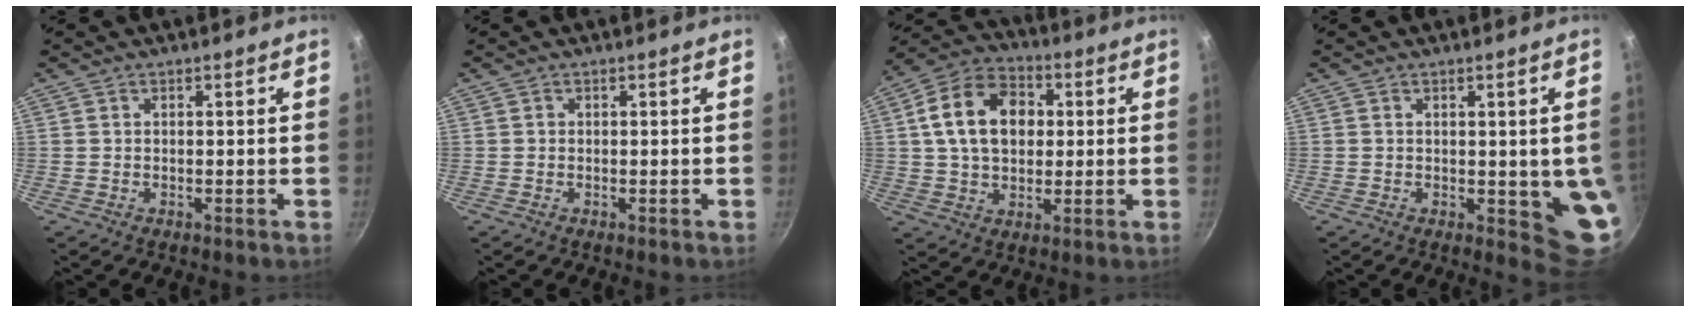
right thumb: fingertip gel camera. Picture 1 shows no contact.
{"total": 0.0}
{"total": 15.1, "force": [2.6, 10.9, 10.2], "torque": [-0.147, 0.020, 0.030]}
{"total": 6.9, "force": [-0.4, 3.1, 6.1], "torque": [-0.053, -0.011, -0.001]}